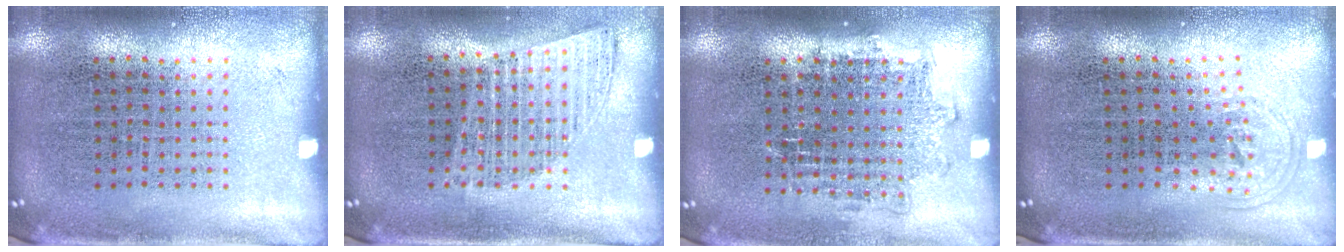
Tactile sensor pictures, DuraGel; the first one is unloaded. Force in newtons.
{"total": 1.0, "press": 1.0, "slide": 0.2}
{"total": 1.3, "press": 1.1, "slide": 0.7}
{"total": 0.9, "press": 0.6, "slide": 0.6}